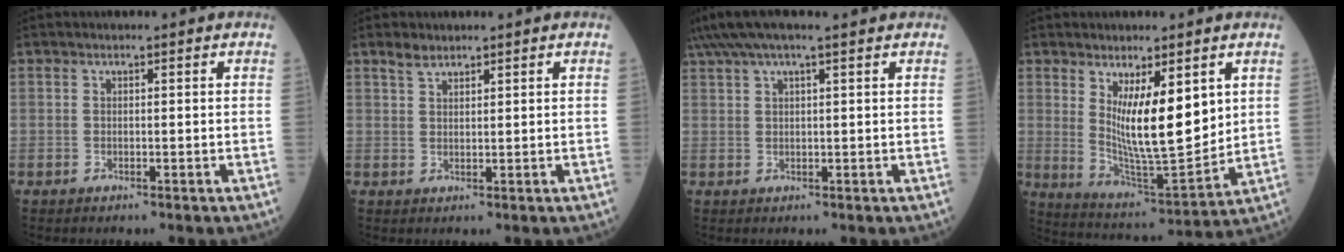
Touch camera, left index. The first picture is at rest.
{"total": 1.9, "force": [1.7, 0.7, 0.7], "torque": [-0.018, 0.008, 0.035]}
{"total": 8.3, "force": [6.7, 0.3, 4.9], "torque": [-0.093, 0.051, 0.104]}
{"total": 11.4, "force": [3.5, 2.6, 10.5], "torque": [-0.187, -0.025, 0.072]}